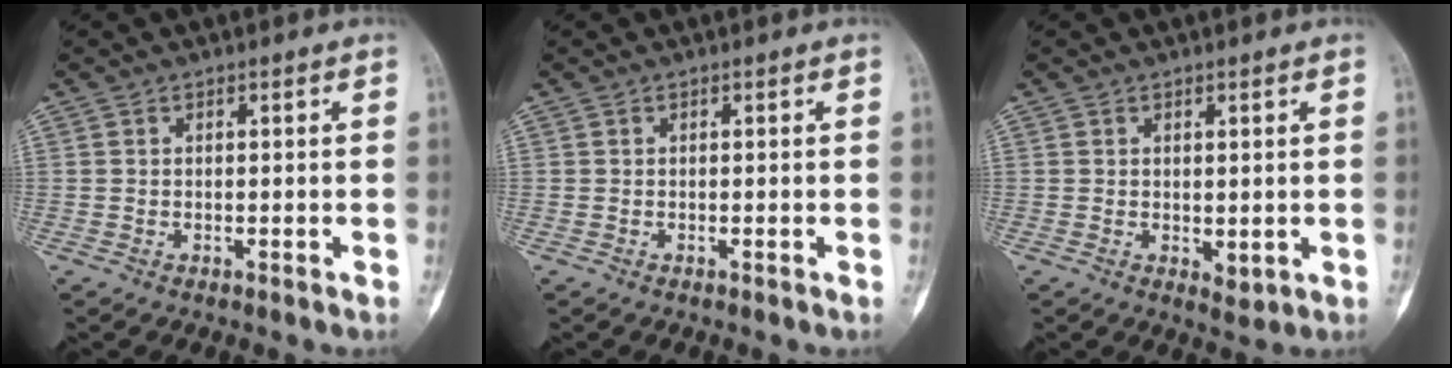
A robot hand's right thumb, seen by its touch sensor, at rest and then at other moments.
{"total": 0.0}
{"total": 2.4, "force": [0.0, 1.3, 2.0], "torque": [-0.024, -0.009, 0.007]}